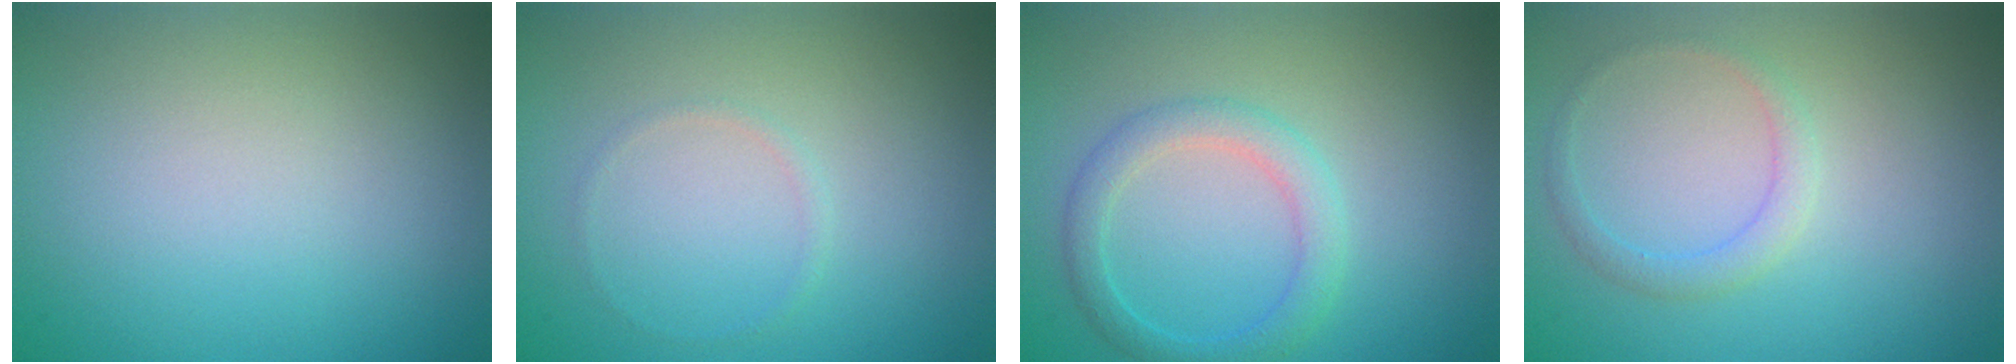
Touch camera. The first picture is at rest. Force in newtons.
{"total": 0.6, "press": 0.6, "slide": 0.0}
{"total": 2.7, "press": 2.7, "slide": 0.1}
{"total": 1.6, "press": 1.6, "slide": 0.2}